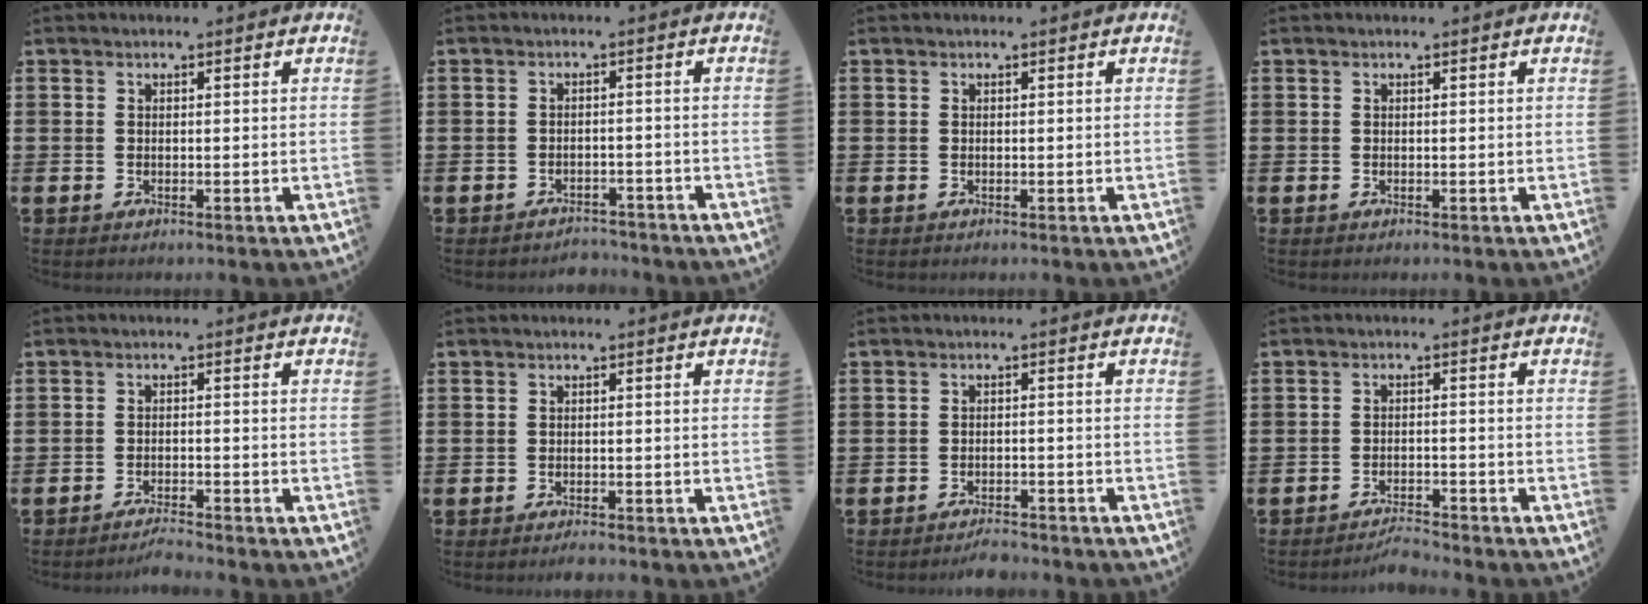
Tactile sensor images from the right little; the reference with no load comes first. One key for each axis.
{"total": 2.1, "fx": -2.1, "fy": 0.1, "fz": -0.2, "tx": -0.004, "ty": 0.004, "tz": -0.047}
{"total": 0.0}
{"total": 0.0}
{"total": 2.0, "fx": -2.0, "fy": -0.1, "fz": 0.4, "tx": -0.008, "ty": 0.004, "tz": -0.040}
{"total": 0.8, "fx": -0.8, "fy": 0.1, "fz": 0.3, "tx": -0.008, "ty": -0.003, "tz": -0.015}
{"total": 2.2, "fx": -2.1, "fy": 0.1, "fz": 0.3, "tx": -0.010, "ty": 0.005, "tz": -0.044}
{"total": 2.5, "fx": -2.5, "fy": 0.1, "fz": 0.1, "tx": -0.008, "ty": 0.005, "tz": -0.052}